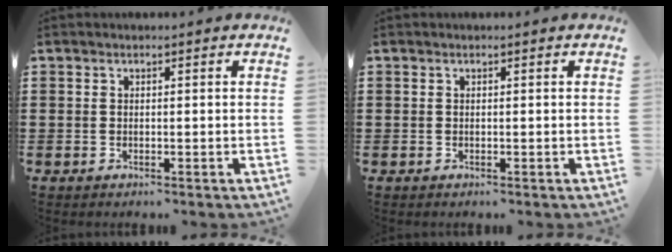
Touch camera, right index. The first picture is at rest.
{"total": 0.0}